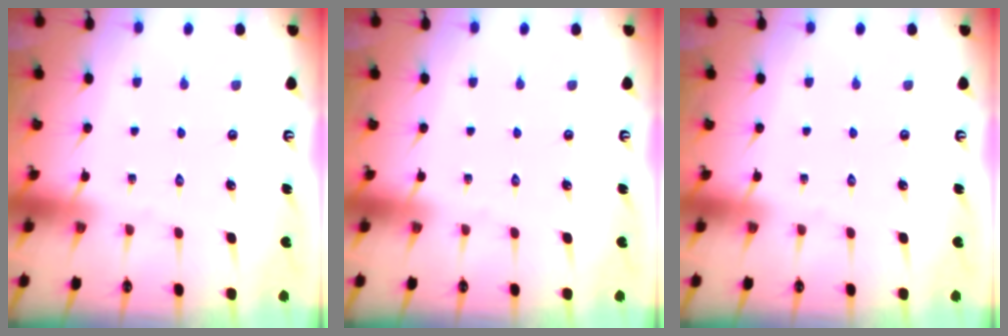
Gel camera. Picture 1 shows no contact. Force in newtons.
{"total": 0.0}
{"total": 0.0}